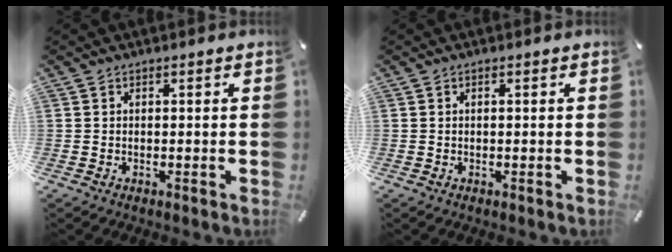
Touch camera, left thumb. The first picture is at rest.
{"total": 0.0}